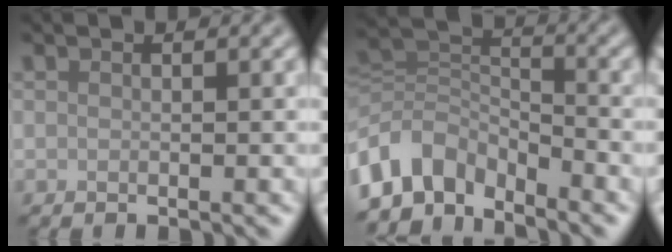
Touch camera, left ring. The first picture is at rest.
{"total": 6.4, "force": [-4.5, 3.6, 2.7], "torque": [-0.040, 0.000, -0.093]}